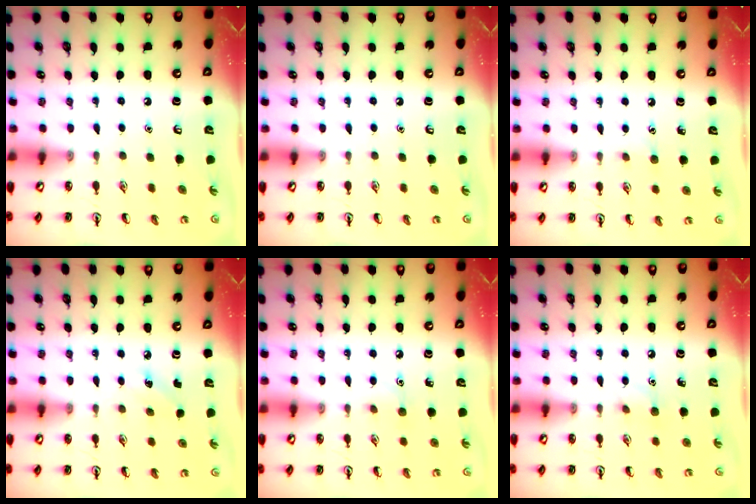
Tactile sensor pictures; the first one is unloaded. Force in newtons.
{"total": 0.0}
{"total": 3.9, "press": 3.7, "slide": 1.2}
{"total": 2.4, "press": 2.3, "slide": 0.9}
{"total": 3.8, "press": 3.6, "slide": 1.3}
{"total": 5.9, "press": 5.7, "slide": 1.7}